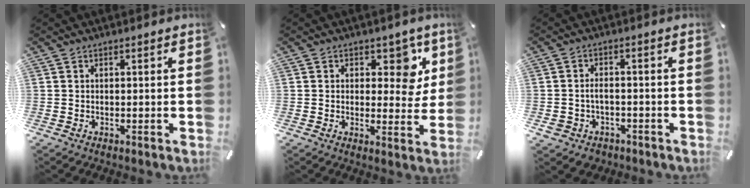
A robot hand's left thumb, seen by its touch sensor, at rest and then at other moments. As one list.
[{"total": 8.3, "force": [3.7, 5.2, 5.3], "torque": [-0.053, -0.017, 0.057]}, {"total": 4.0, "force": [-1.3, 3.3, 1.9], "torque": [-0.042, 0.004, -0.025]}]